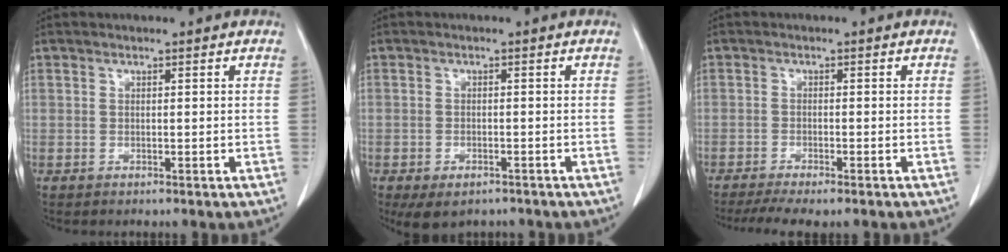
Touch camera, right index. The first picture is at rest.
{"total": 4.9, "force": [-3.5, 2.6, 2.4], "torque": [-0.040, -0.007, -0.045]}
{"total": 6.6, "force": [-5.3, 1.1, 3.8], "torque": [-0.063, -0.013, -0.082]}